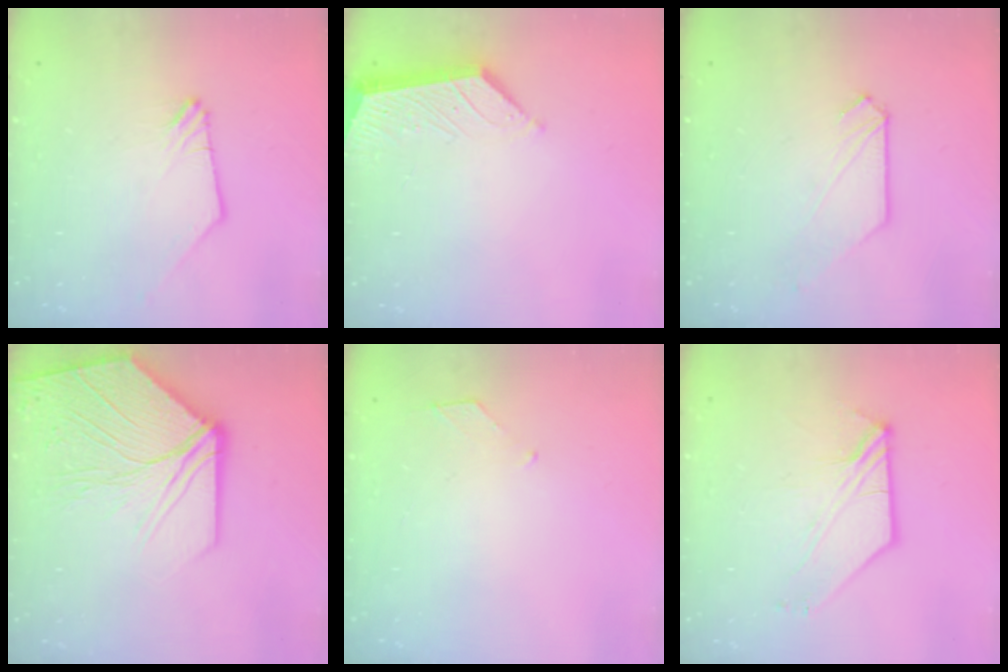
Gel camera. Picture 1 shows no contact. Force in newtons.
{"total": 5.3, "press": 5.3, "slide": 0.2}
{"total": 0.7, "press": 0.7, "slide": 0.1}
{"total": 16.7, "press": 16.6, "slide": 1.7}
{"total": 4.4, "press": 4.4, "slide": 0.8}
{"total": 7.2, "press": 7.1, "slide": 0.9}